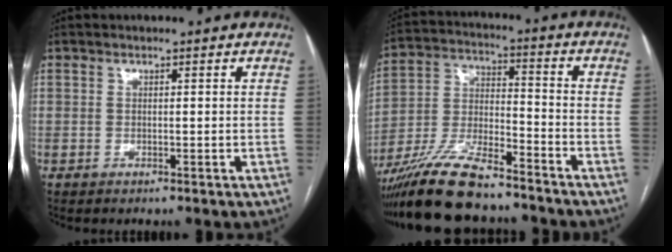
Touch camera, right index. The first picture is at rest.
{"total": 16.0, "force": [-13.0, 3.4, 8.6], "torque": [-0.185, -0.012, -0.240]}